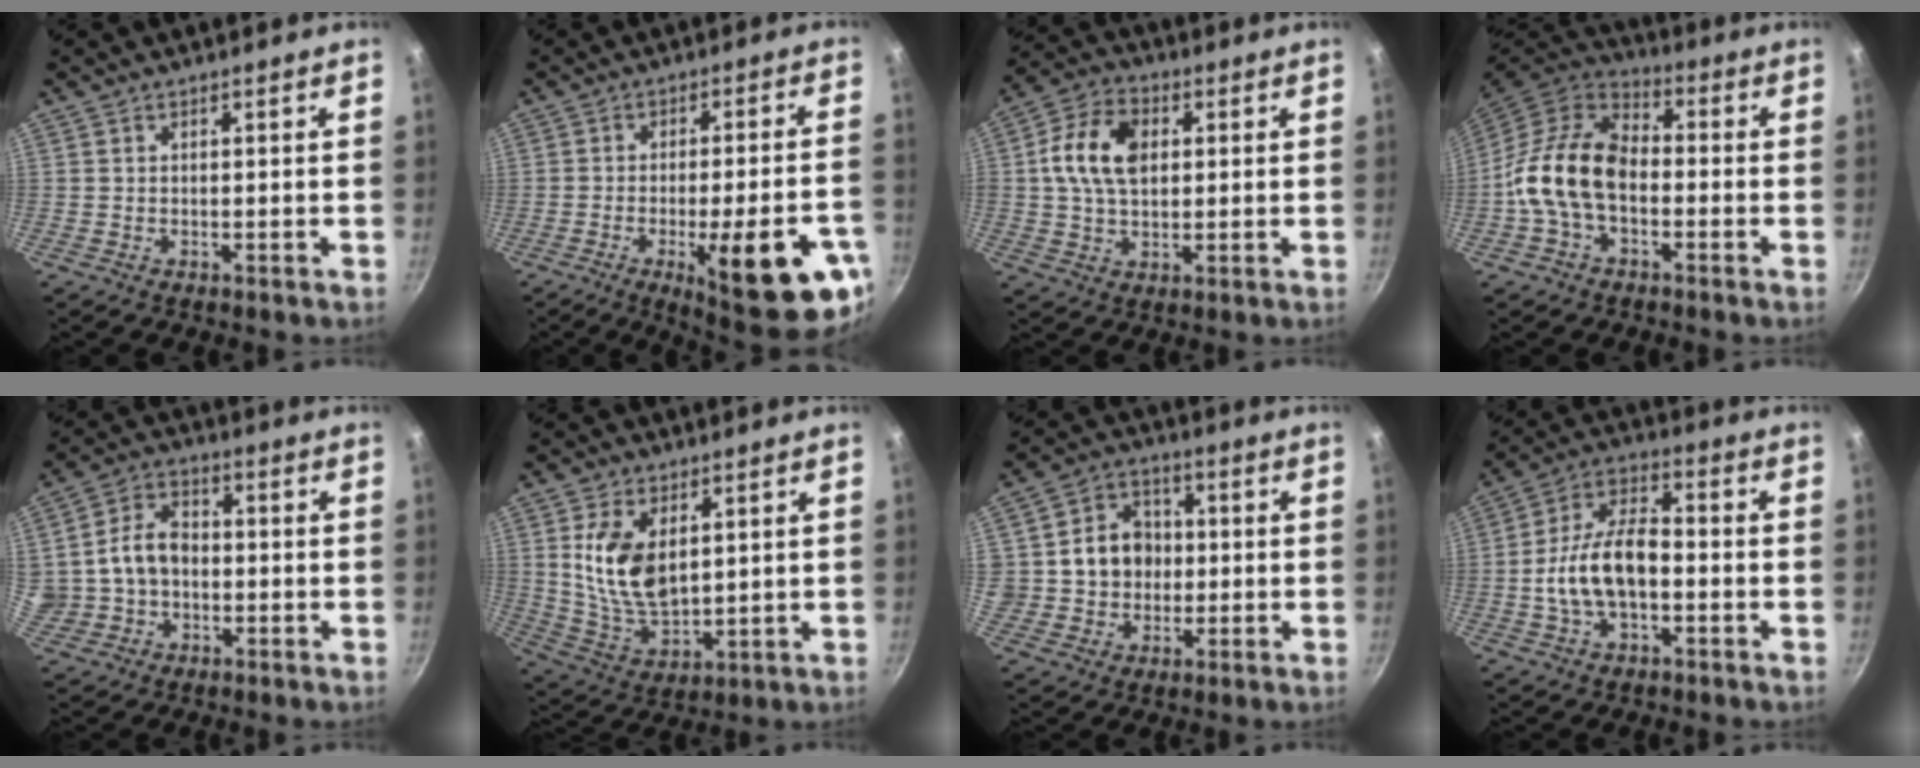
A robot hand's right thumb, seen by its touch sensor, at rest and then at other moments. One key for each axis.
{"total": 19.5, "fx": -7.3, "fy": 4.9, "fz": 17.4, "tx": -0.209, "ty": 0.015, "tz": -0.090}
{"total": 11.6, "fx": 1.9, "fy": 7.9, "fz": 8.3, "tx": -0.136, "ty": 0.011, "tz": 0.023}
{"total": 14.3, "fx": -2.4, "fy": 9.1, "fz": 10.8, "tx": -0.174, "ty": 0.039, "tz": -0.065}
{"total": 10.4, "fx": -0.5, "fy": 8.4, "fz": 6.1, "tx": -0.087, "ty": 0.024, "tz": -0.007}
{"total": 12.3, "fx": 3.0, "fy": 7.2, "fz": 9.5, "tx": -0.170, "ty": -0.026, "tz": 0.070}
{"total": 10.9, "fx": 0.4, "fy": 9.8, "fz": 4.8, "tx": -0.045, "ty": 0.017, "tz": 0.004}
{"total": 12.8, "fx": -2.3, "fy": 7.0, "fz": 10.4, "tx": -0.174, "ty": 0.041, "tz": -0.052}